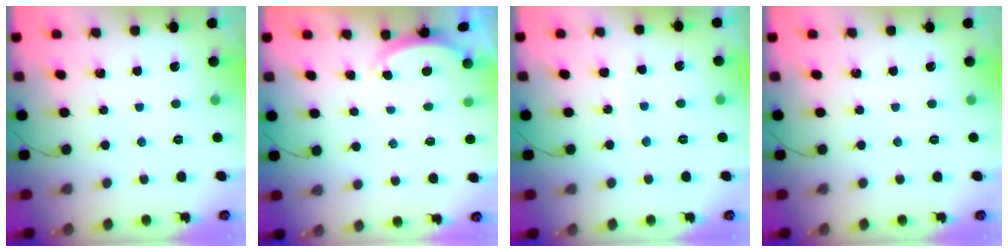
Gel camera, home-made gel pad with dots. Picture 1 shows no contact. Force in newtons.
{"total": 1.7, "press": 1.7, "slide": 0.4}
{"total": 5.0, "press": 4.9, "slide": 0.4}
{"total": 0.0}